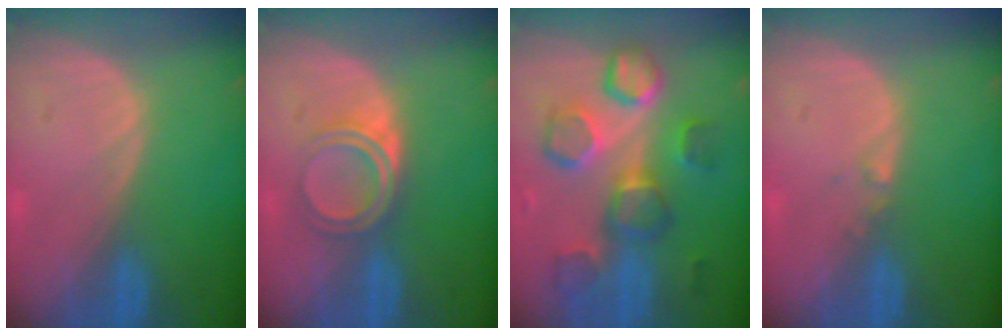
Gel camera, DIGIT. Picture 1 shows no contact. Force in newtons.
{"total": 5.0, "press": 4.3, "slide": 2.6}
{"total": 9.6, "press": 9.5, "slide": 0.9}
{"total": 0.7, "press": 0.6, "slide": 0.4}